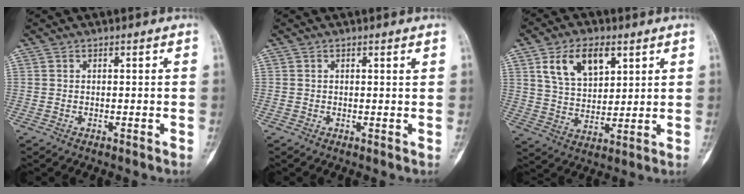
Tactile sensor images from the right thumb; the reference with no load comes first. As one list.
[{"total": 0.7, "force": [0.2, 0.3, 0.6], "torque": [-0.006, -0.001, 0.002]}, {"total": 11.1, "force": [5.2, 6.5, 7.4], "torque": [-0.106, -0.018, 0.099]}]